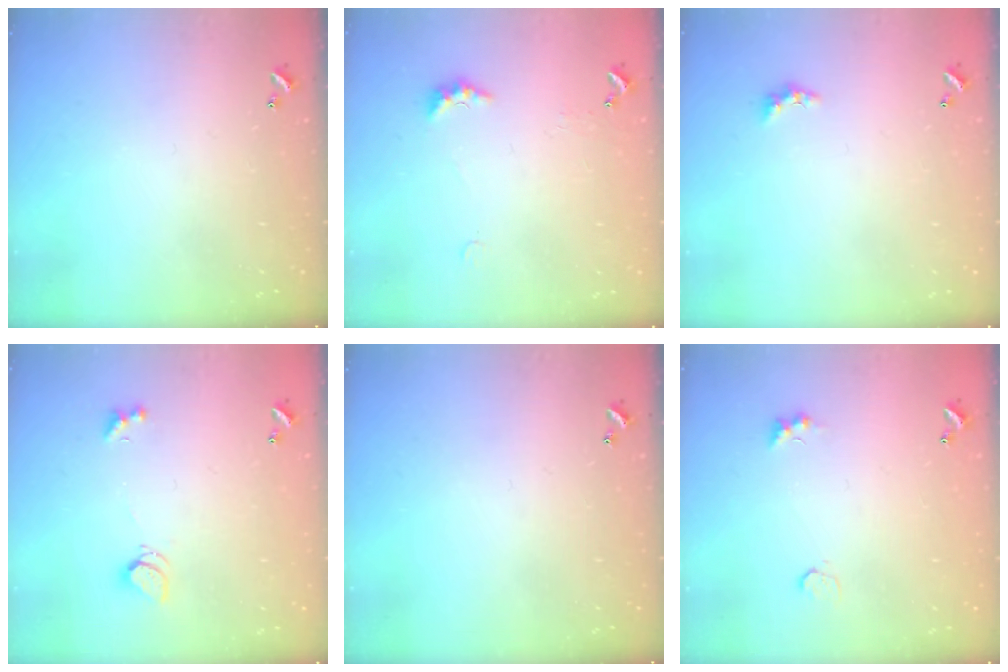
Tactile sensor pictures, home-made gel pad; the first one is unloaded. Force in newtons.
{"total": 2.7, "press": 2.6, "slide": 0.6}
{"total": 1.3, "press": 1.2, "slide": 0.6}
{"total": 3.4, "press": 3.3, "slide": 0.7}
{"total": 0.0}
{"total": 1.9, "press": 1.8, "slide": 0.5}